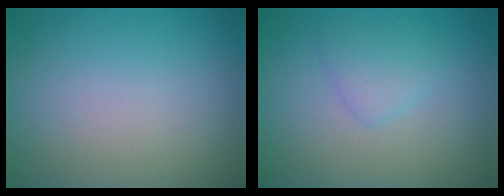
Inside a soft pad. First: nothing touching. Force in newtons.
{"total": 1.6, "press": 1.6, "slide": 0.2}